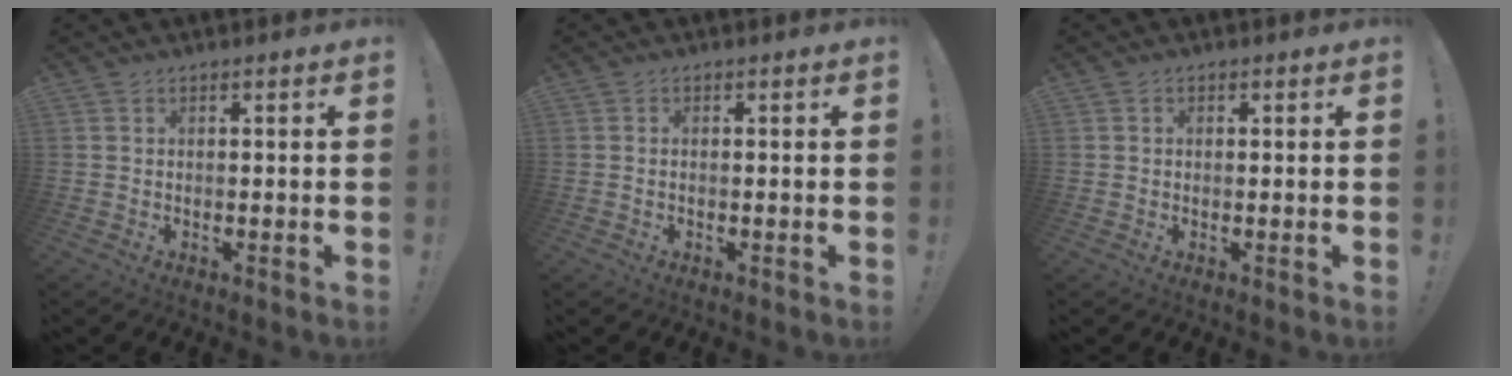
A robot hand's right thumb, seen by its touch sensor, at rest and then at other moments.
{"total": 0.0}
{"total": 0.6, "force": [0.2, 0.5, 0.1], "torque": [0.006, -0.002, 0.003]}